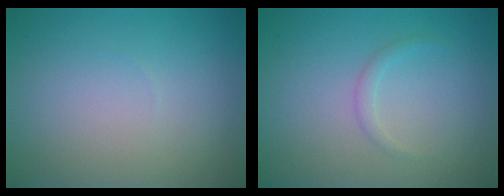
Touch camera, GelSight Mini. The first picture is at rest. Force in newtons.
{"total": 0.9, "press": 0.9, "slide": 0.0}